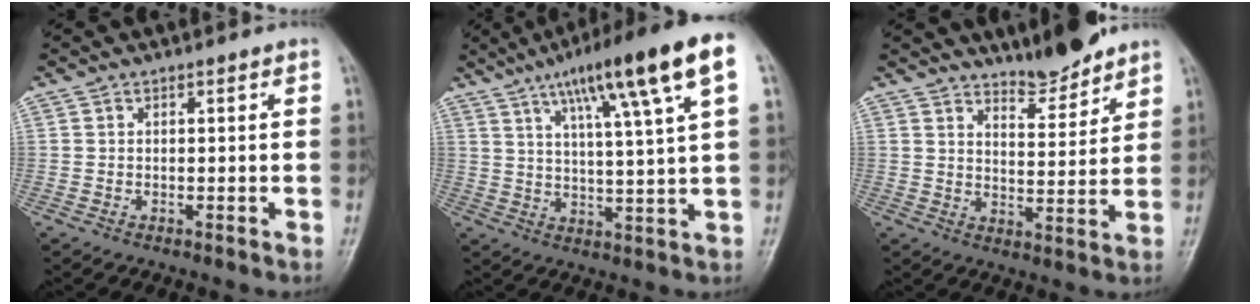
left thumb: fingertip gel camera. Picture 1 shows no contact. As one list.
[{"total": 17.2, "force": [8.3, 1.7, 15.0], "torque": [-0.226, -0.007, 0.123]}, {"total": 7.7, "force": [6.9, 1.7, 3.0], "torque": [-0.026, -0.058, 0.115]}]